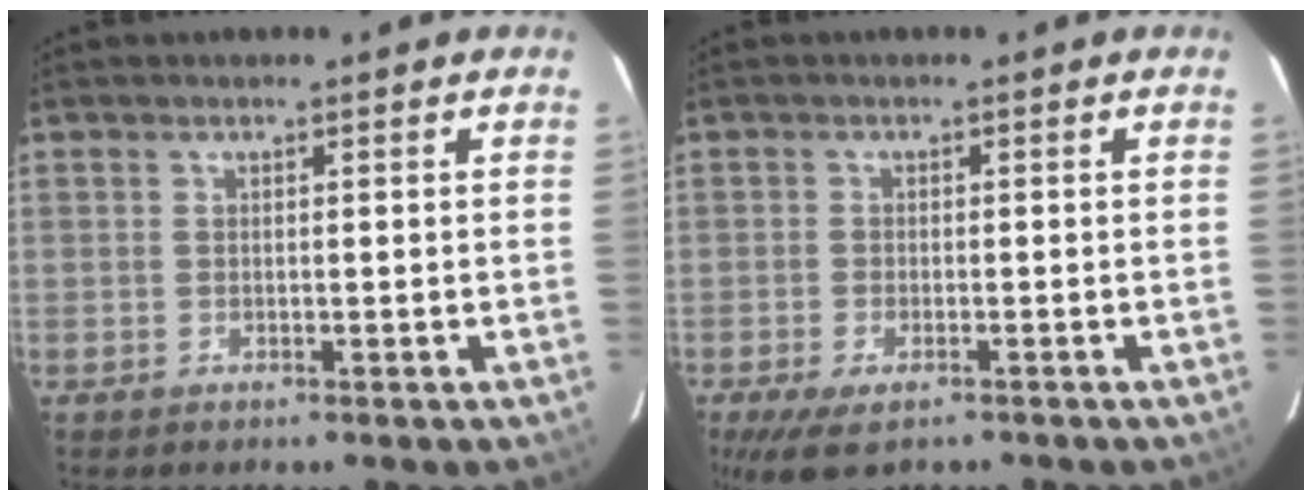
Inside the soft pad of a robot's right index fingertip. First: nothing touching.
{"total": 6.3, "force": [-4.4, 2.5, 3.8], "torque": [-0.067, -0.011, -0.071]}